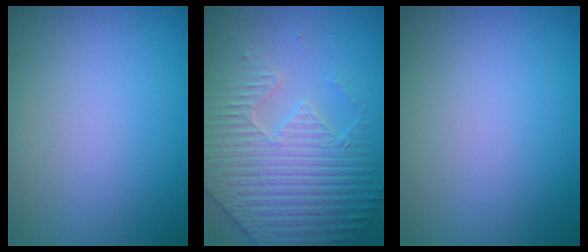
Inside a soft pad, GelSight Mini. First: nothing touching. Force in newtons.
{"total": 5.9, "press": 5.4, "slide": 2.5}
{"total": 0.0}